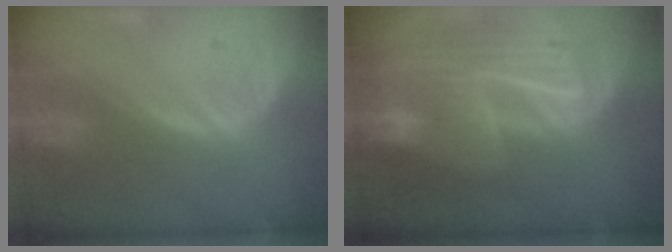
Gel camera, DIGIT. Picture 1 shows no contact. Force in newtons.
{"total": 10.0, "press": 8.7, "slide": 5.1}